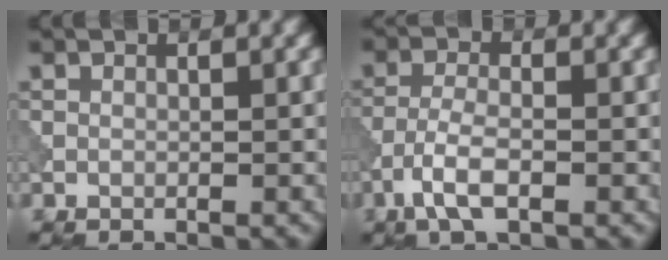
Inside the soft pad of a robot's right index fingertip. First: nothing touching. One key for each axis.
{"total": 3.6, "fx": -1.8, "fy": 1.2, "fz": 2.8, "tx": -0.064, "ty": 0.002, "tz": -0.041}